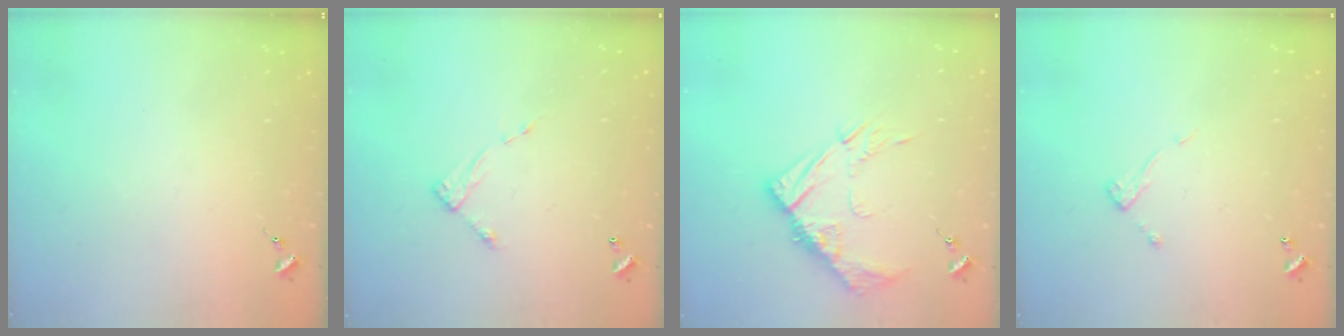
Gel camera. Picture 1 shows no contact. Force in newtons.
{"total": 6.0, "press": 6.0, "slide": 0.4}
{"total": 12.2, "press": 12.1, "slide": 0.9}
{"total": 5.3, "press": 5.3, "slide": 0.2}